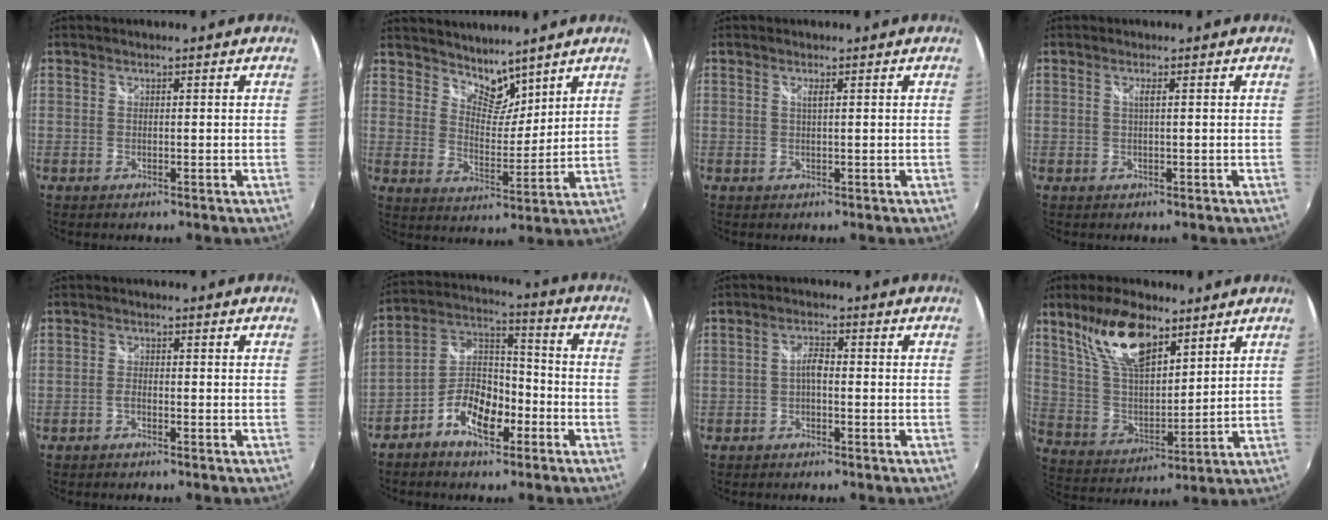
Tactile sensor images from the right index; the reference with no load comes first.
{"total": 7.5, "force": [6.5, 3.2, 2.0], "torque": [-0.019, 0.000, 0.117]}
{"total": 0.8, "force": [0.3, -0.2, 0.7], "torque": [-0.014, -0.001, 0.006]}
{"total": 1.0, "force": [0.2, -0.2, 1.0], "torque": [-0.019, -0.001, 0.003]}
{"total": 1.2, "force": [-1.0, 0.3, 0.7], "torque": [-0.019, 0.003, -0.021]}
{"total": 10.4, "force": [-5.4, 5.2, 7.3], "torque": [-0.149, 0.026, -0.095]}
{"total": 2.2, "force": [-0.7, 0.8, 1.9], "torque": [-0.040, 0.006, -0.015]}
{"total": 15.1, "force": [9.6, 6.0, 10.0], "torque": [-0.190, 0.015, 0.188]}